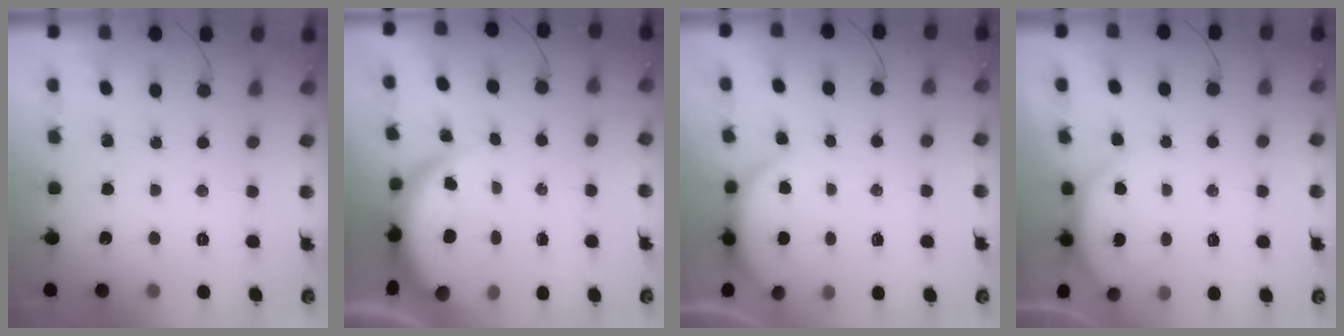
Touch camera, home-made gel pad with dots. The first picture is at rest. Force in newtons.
{"total": 3.8, "press": 3.8, "slide": 0.2}
{"total": 2.9, "press": 2.8, "slide": 0.6}
{"total": 3.2, "press": 3.2, "slide": 0.7}